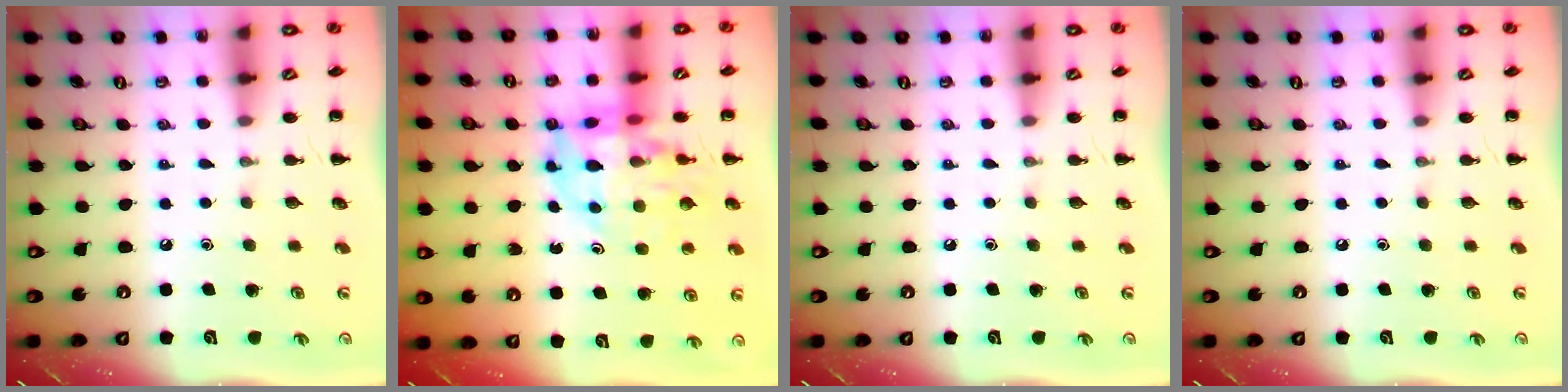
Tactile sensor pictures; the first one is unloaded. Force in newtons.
{"total": 12.9, "press": 12.5, "slide": 2.9}
{"total": 0.0}
{"total": 0.0}